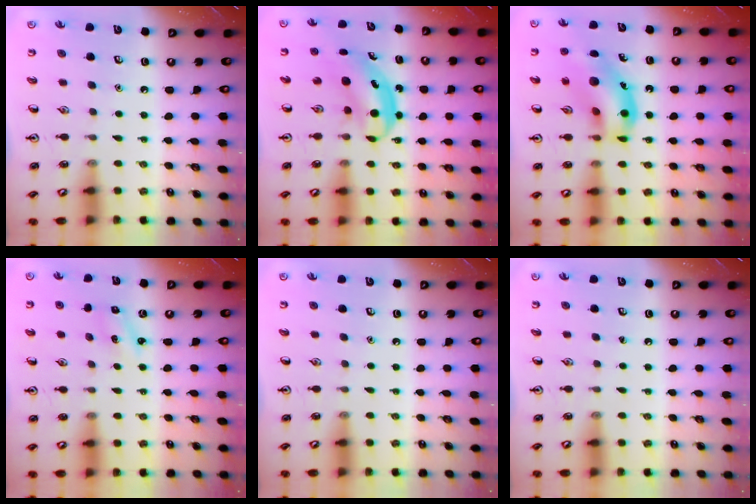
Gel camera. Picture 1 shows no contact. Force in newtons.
{"total": 5.9, "press": 5.8, "slide": 1.2}
{"total": 15.3, "press": 15.1, "slide": 2.8}
{"total": 1.8, "press": 1.7, "slide": 0.7}
{"total": 0.0}
{"total": 0.0}